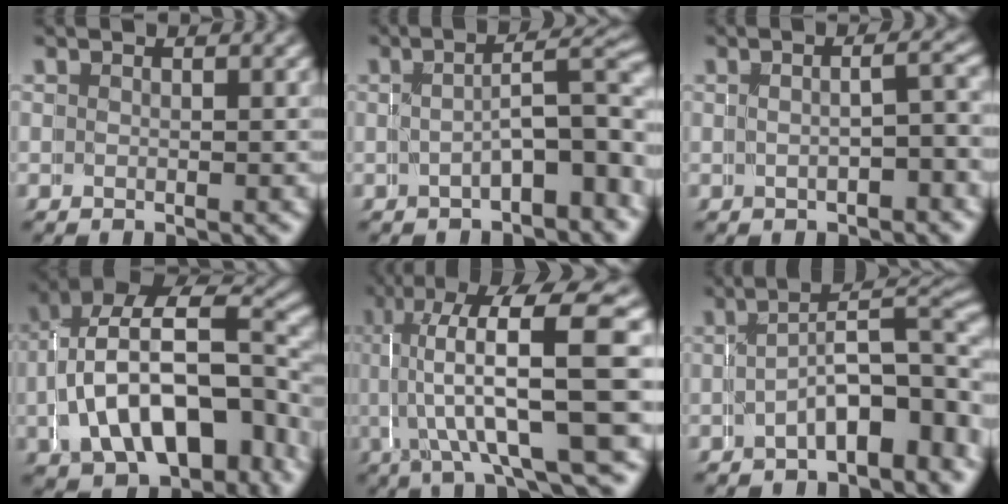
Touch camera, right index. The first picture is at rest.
{"total": 4.8, "force": [-2.9, 0.7, 3.7], "torque": [-0.028, -0.001, -0.037]}
{"total": 1.6, "force": [-1.1, 0.1, 1.1], "torque": [-0.012, -0.004, -0.013]}
{"total": 10.4, "force": [-0.3, 6.3, 8.2], "torque": [-0.156, -0.024, 0.008]}
{"total": 10.9, "force": [1.6, 2.6, 10.5], "torque": [-0.160, 0.006, 0.027]}
{"total": 5.1, "force": [-1.2, 1.4, 4.8], "torque": [-0.046, 0.000, -0.015]}